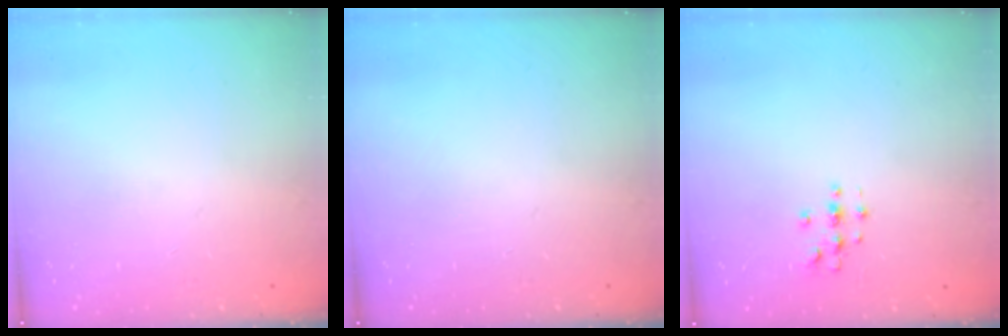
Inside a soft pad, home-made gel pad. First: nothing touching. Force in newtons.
{"total": 0.0}
{"total": 3.1, "press": 3.1, "slide": 0.3}